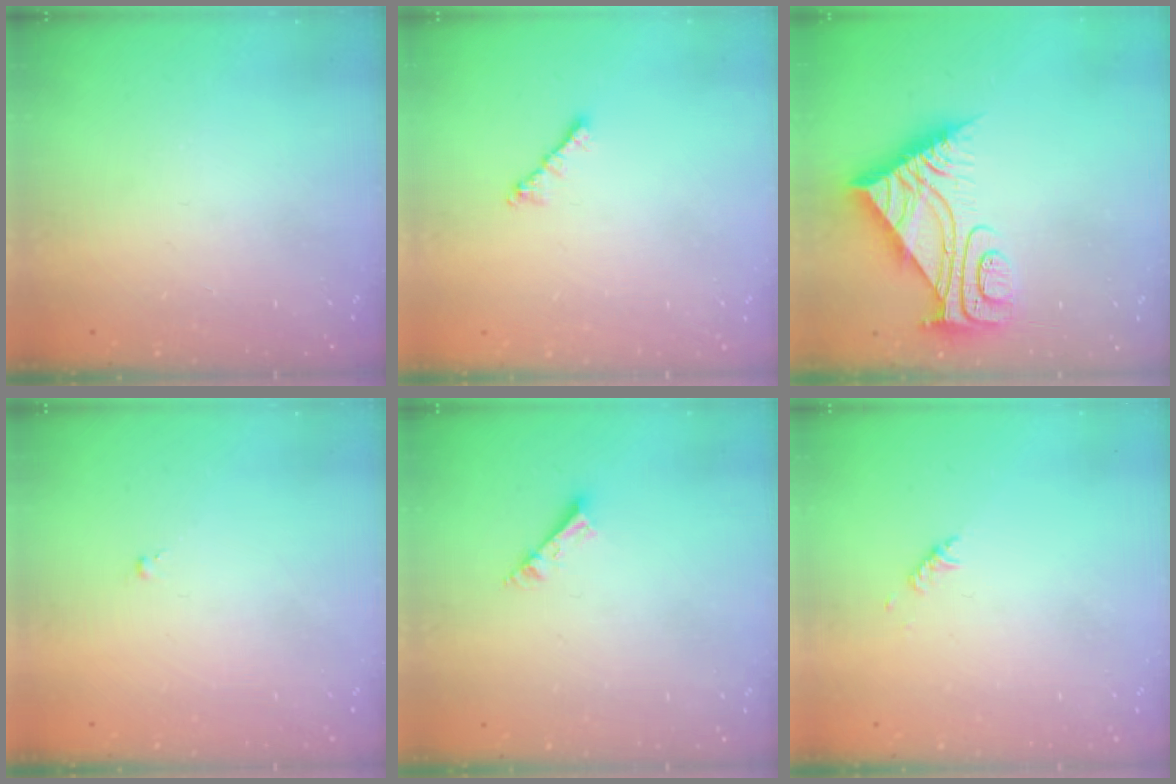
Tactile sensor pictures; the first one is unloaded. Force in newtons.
{"total": 2.0, "press": 1.9, "slide": 0.6}
{"total": 10.2, "press": 10.2, "slide": 0.8}
{"total": 0.0}
{"total": 3.8, "press": 3.8, "slide": 0.2}
{"total": 2.8, "press": 2.7, "slide": 0.6}